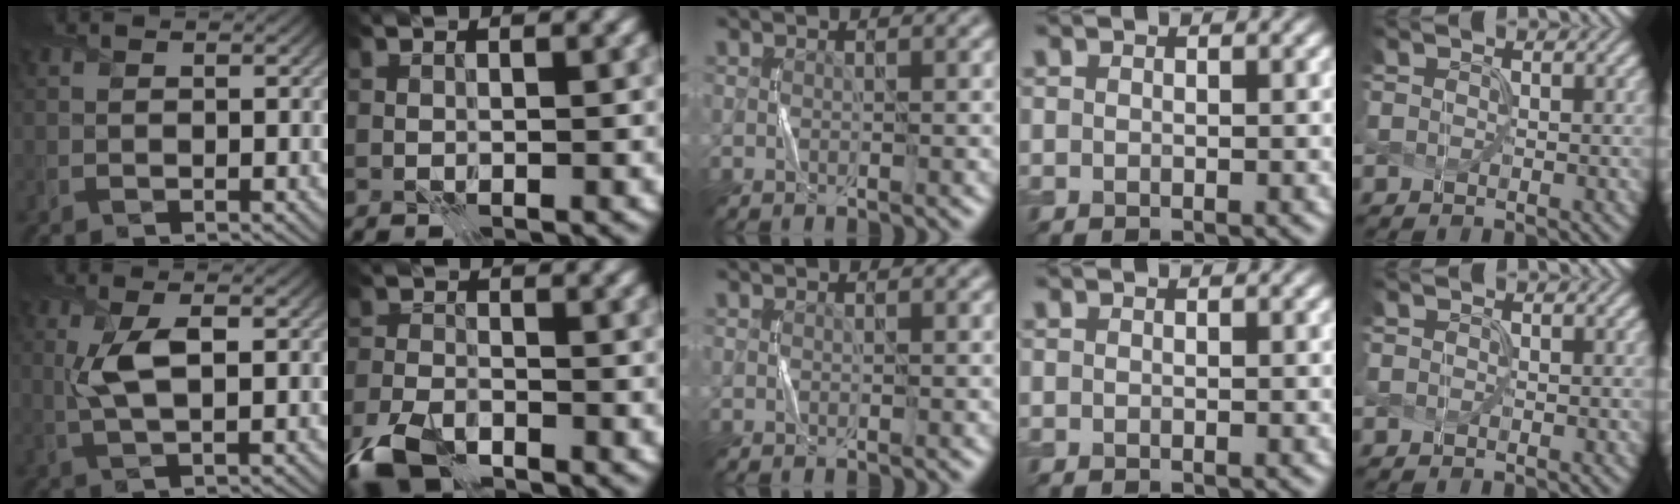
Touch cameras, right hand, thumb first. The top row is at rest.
{"thumb": {"total": 4.9, "force": [0.8, 1.6, 4.5], "torque": [-0.104, 0.002, 0.018]}, "index": {"total": 6.0, "force": [-4.5, 2.2, 3.3], "torque": [-0.071, -0.016, -0.099]}}